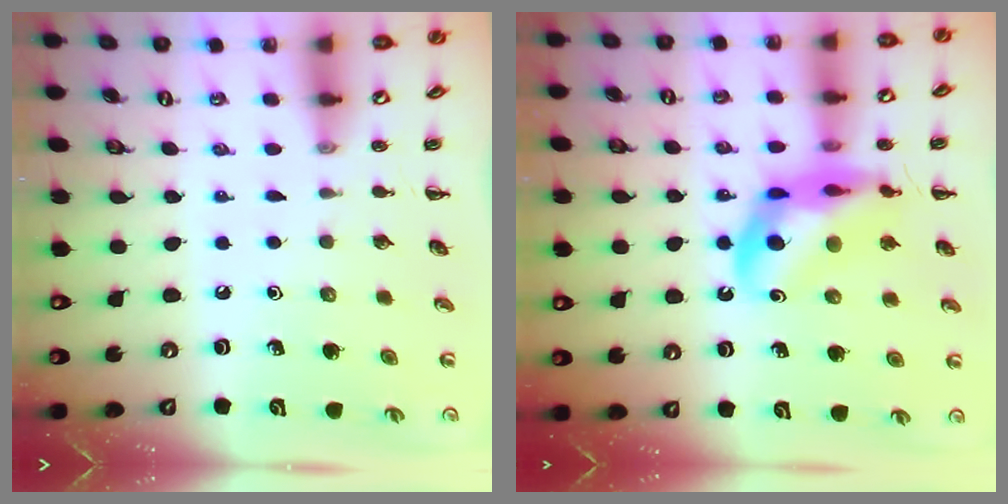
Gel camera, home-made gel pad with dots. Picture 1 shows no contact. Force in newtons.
{"total": 15.0, "press": 14.4, "slide": 4.0}